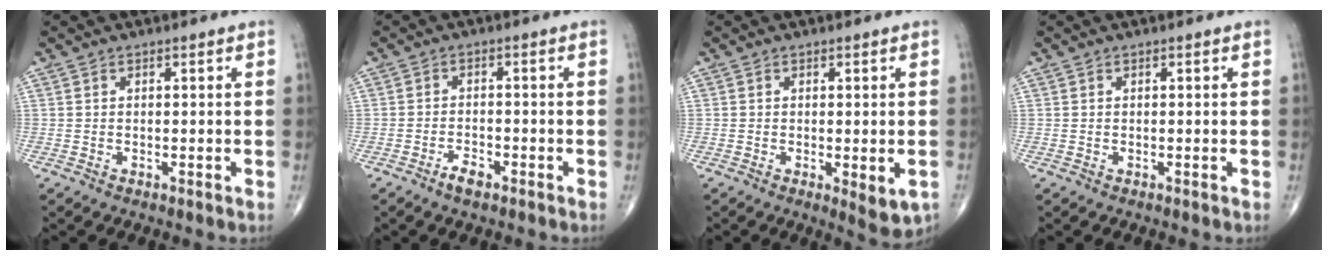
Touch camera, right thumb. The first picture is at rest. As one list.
[{"total": 2.8, "force": [-2.0, 1.1, 1.7], "torque": [-0.033, 0.009, -0.036]}, {"total": 4.9, "force": [-1.4, 1.8, 4.4], "torque": [-0.055, -0.013, -0.014]}, {"total": 0.0}]